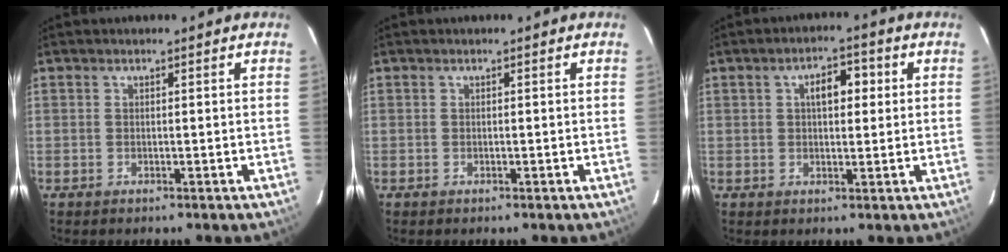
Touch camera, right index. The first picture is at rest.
{"total": 0.0}
{"total": 4.9, "force": [1.2, 2.1, 4.2], "torque": [-0.069, 0.017, 0.018]}